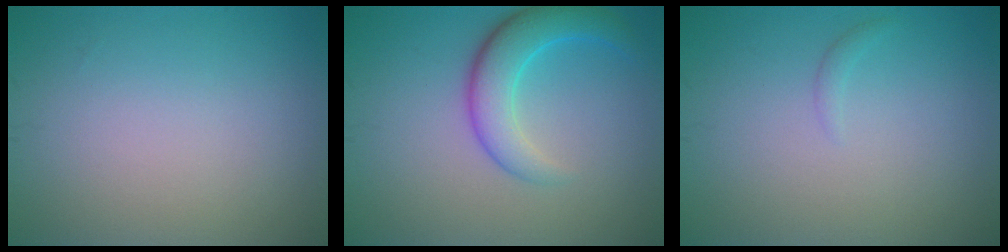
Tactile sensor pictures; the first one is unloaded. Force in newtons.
{"total": 4.6, "press": 4.6, "slide": 0.2}
{"total": 0.6, "press": 0.6, "slide": 0.1}